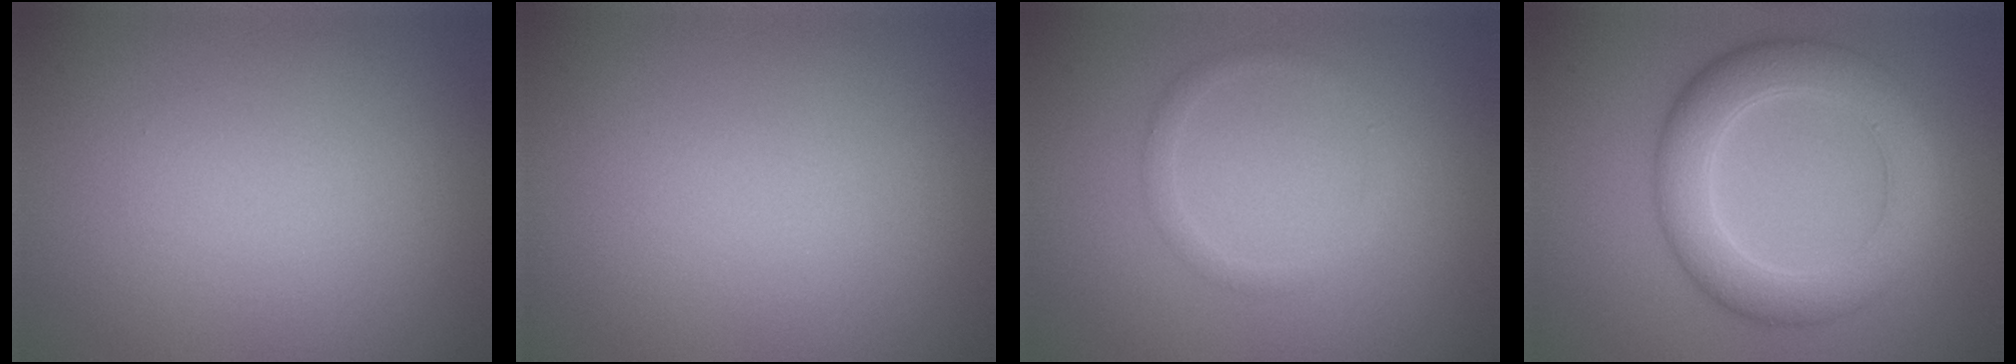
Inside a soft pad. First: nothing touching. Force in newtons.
{"total": 0.0}
{"total": 1.2, "press": 1.2, "slide": 0.0}
{"total": 6.1, "press": 6.0, "slide": 0.2}